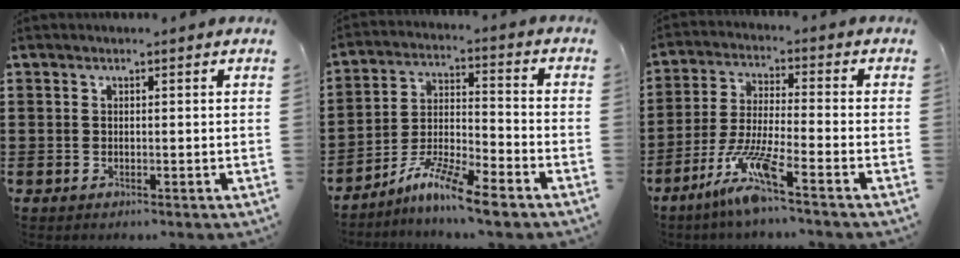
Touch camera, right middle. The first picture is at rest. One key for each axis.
{"total": 8.4, "fx": -7.0, "fy": 0.4, "fz": 4.7, "tx": -0.094, "ty": 0.000, "tz": -0.135}
{"total": 8.4, "fx": -5.8, "fy": 0.6, "fz": 6.1, "tx": -0.132, "ty": -0.014, "tz": -0.111}